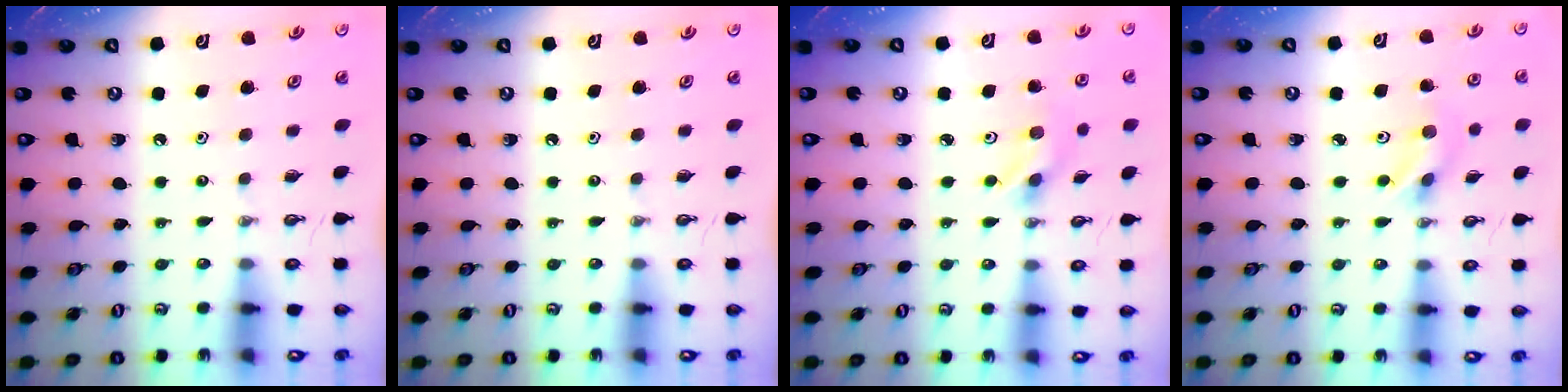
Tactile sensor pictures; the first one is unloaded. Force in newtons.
{"total": 0.0}
{"total": 3.0, "press": 3.0, "slide": 0.4}
{"total": 4.7, "press": 3.1, "slide": 3.5}